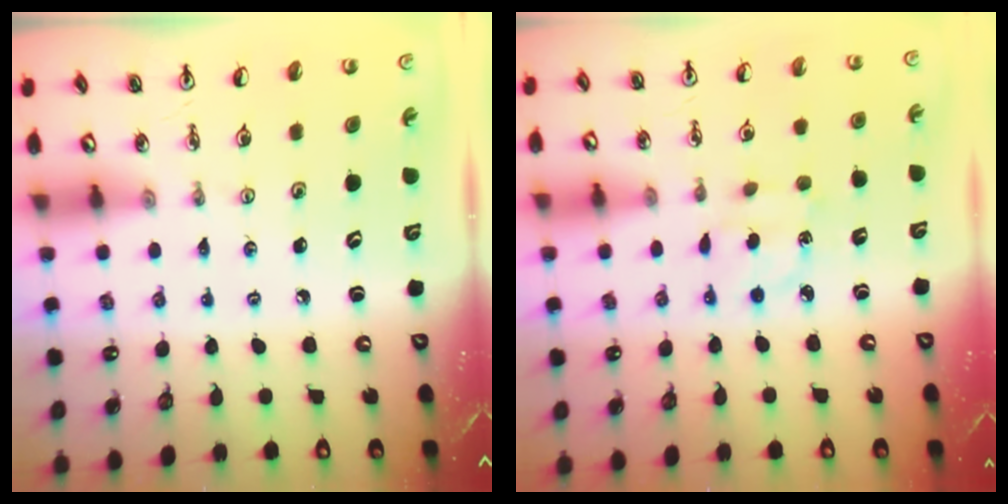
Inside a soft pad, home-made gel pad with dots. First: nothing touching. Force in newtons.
{"total": 4.2, "press": 4.2, "slide": 0.6}